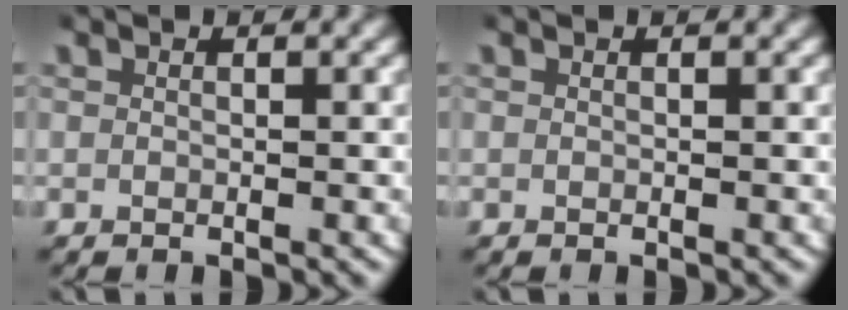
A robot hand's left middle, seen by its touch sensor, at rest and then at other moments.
{"total": 0.0}